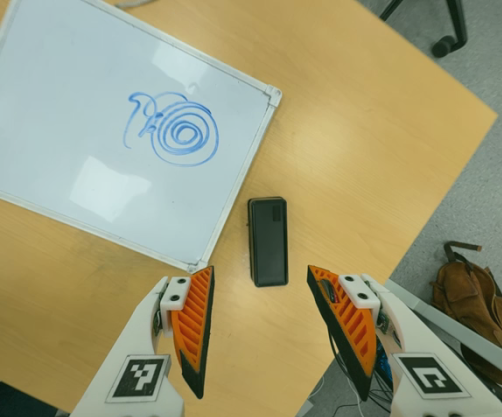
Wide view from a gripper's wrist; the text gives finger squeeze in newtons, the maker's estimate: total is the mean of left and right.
{"total": 0.0}